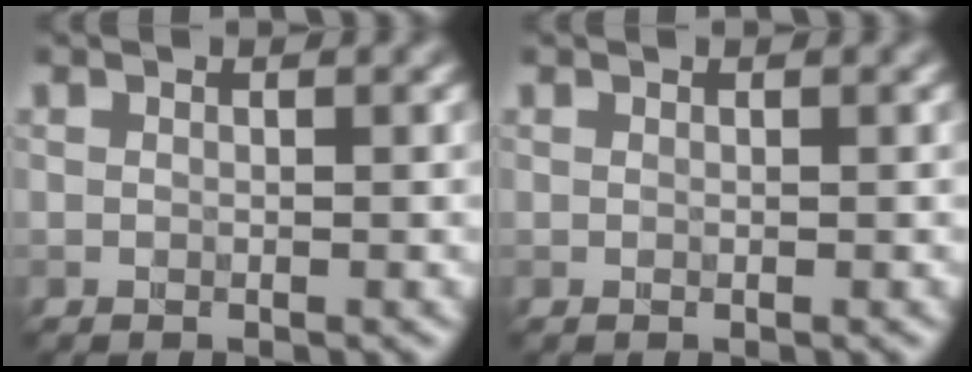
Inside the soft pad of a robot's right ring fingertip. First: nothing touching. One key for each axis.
{"total": 0.0}